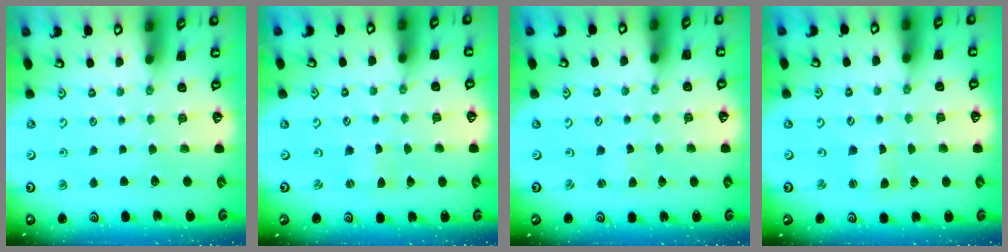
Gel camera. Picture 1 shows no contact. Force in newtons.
{"total": 0.0}
{"total": 0.0}
{"total": 1.5, "press": 1.5, "slide": 0.1}